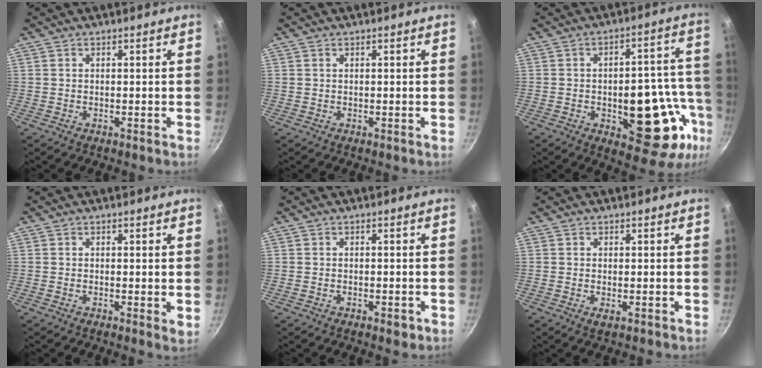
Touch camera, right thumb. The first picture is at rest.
{"total": 0.0}
{"total": 19.8, "force": [-5.6, 9.8, 16.3], "torque": [-0.147, 0.028, -0.069]}
{"total": 1.9, "force": [0.1, 0.4, 1.8], "torque": [-0.024, -0.007, -0.002]}
{"total": 1.9, "force": [-0.9, 0.9, 1.4], "torque": [-0.022, 0.004, -0.012]}
{"total": 1.5, "force": [-0.3, 0.5, 1.4], "torque": [-0.026, -0.004, -0.003]}